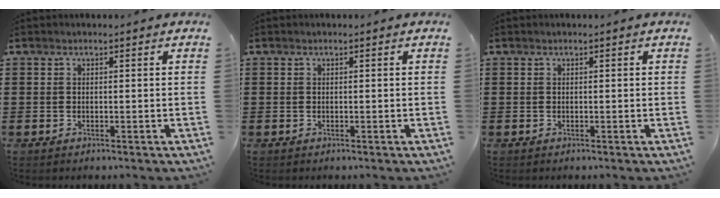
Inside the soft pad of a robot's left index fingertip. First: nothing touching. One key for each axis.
{"total": 0.0}
{"total": 0.0}